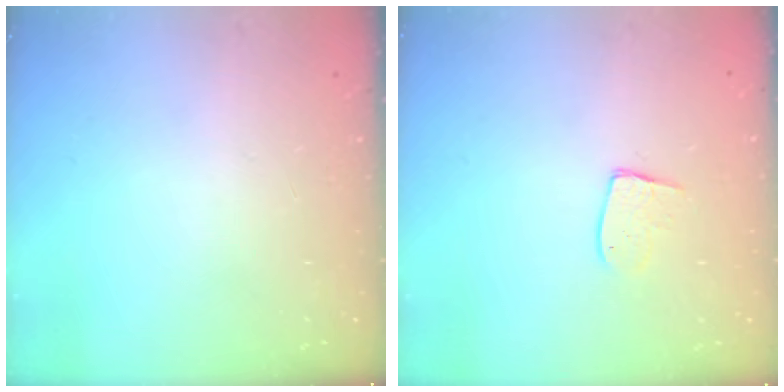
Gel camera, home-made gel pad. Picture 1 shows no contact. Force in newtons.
{"total": 7.9, "press": 7.9, "slide": 0.4}